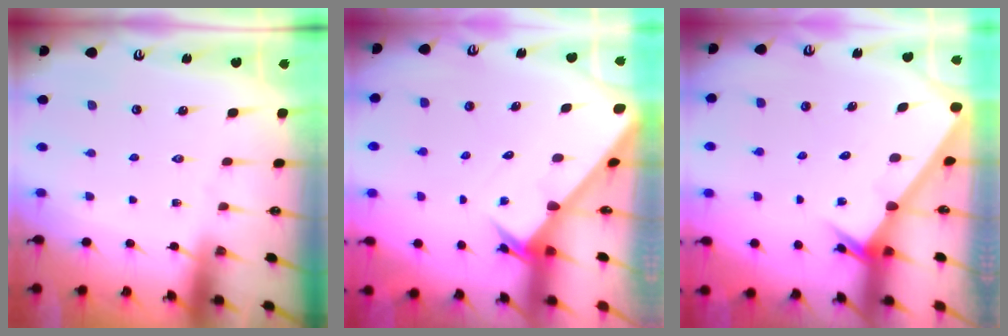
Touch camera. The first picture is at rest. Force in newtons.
{"total": 2.9, "press": 2.9, "slide": 0.2}
{"total": 2.3, "press": 2.3, "slide": 0.2}